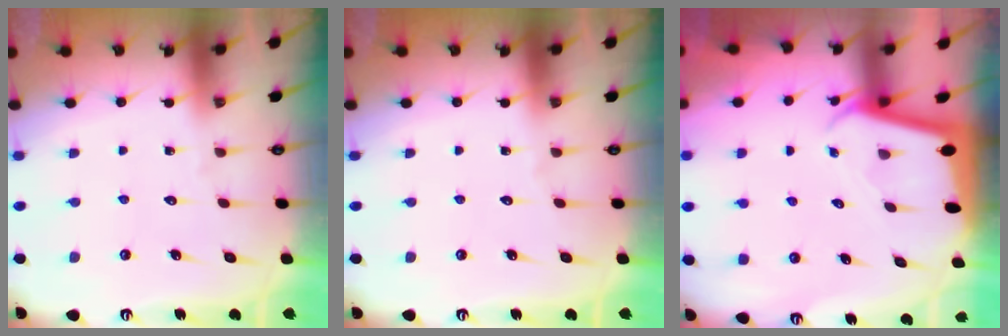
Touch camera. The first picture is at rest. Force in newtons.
{"total": 0.0}
{"total": 2.2, "press": 2.2, "slide": 0.2}